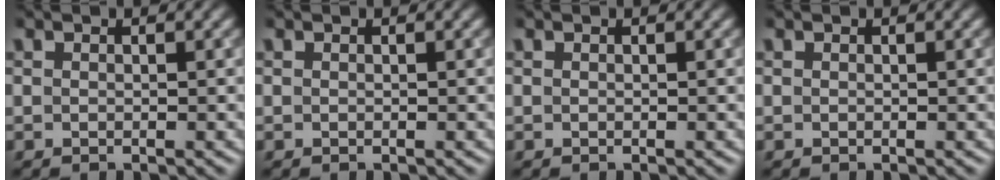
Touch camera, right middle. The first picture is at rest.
{"total": 0.0}
{"total": 0.0}
{"total": 0.0}